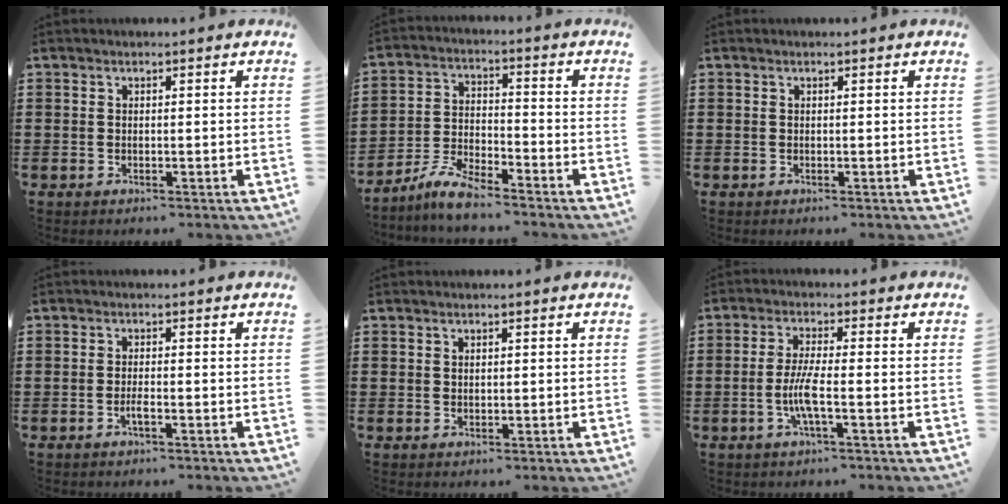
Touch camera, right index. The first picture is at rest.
{"total": 5.7, "force": [-5.1, 0.8, 2.3], "torque": [-0.066, -0.003, -0.105]}
{"total": 0.0}
{"total": 1.8, "force": [-0.8, 0.2, 1.6], "torque": [-0.036, -0.003, -0.017]}
{"total": 0.6, "force": [0.3, 0.5, 0.2], "torque": [-0.005, 0.004, 0.006]}
{"total": 5.1, "force": [-1.5, 0.5, 4.8], "torque": [-0.112, -0.011, -0.039]}